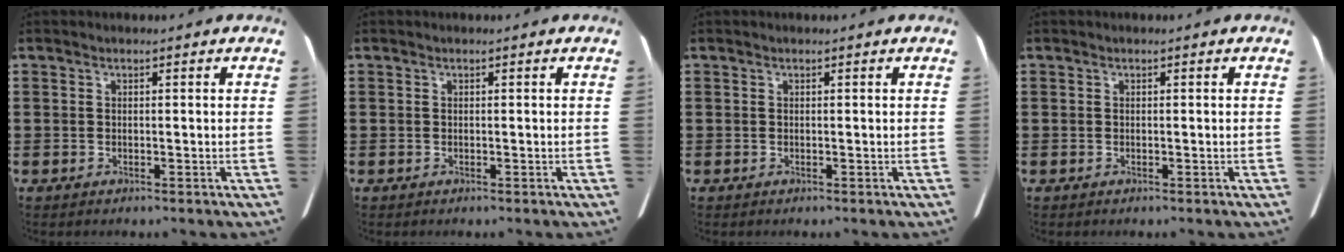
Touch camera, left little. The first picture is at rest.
{"total": 0.0}
{"total": 0.0}
{"total": 0.0}